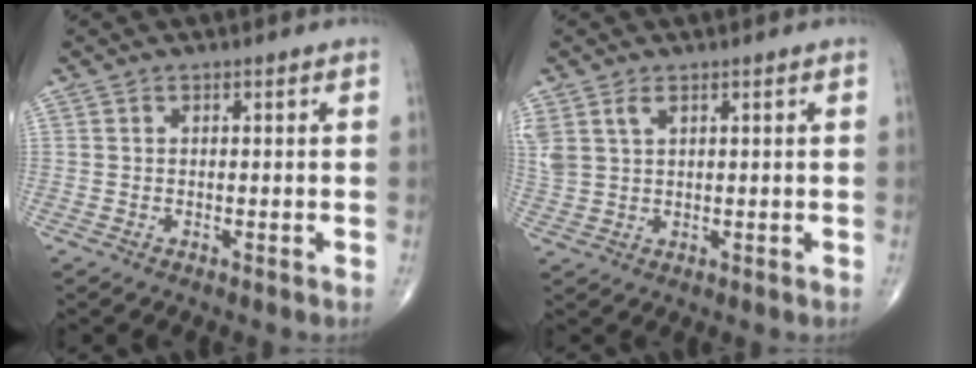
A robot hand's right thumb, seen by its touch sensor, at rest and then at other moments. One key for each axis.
{"total": 4.9, "fx": 2.5, "fy": 2.7, "fz": 3.2, "tx": -0.081, "ty": 0.004, "tz": 0.063}